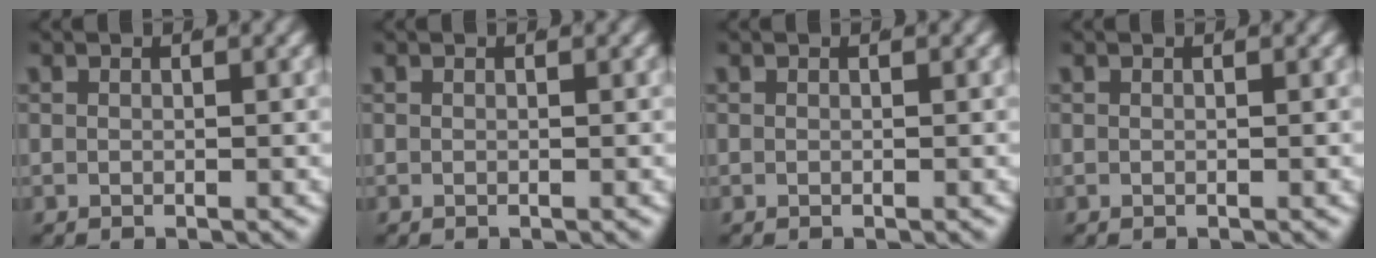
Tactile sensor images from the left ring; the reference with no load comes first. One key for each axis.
{"total": 1.1, "fx": -0.2, "fy": -1.0, "fz": -0.3, "tx": 0.013, "ty": -0.012, "tz": 0.007}
{"total": 0.0}
{"total": 0.0}